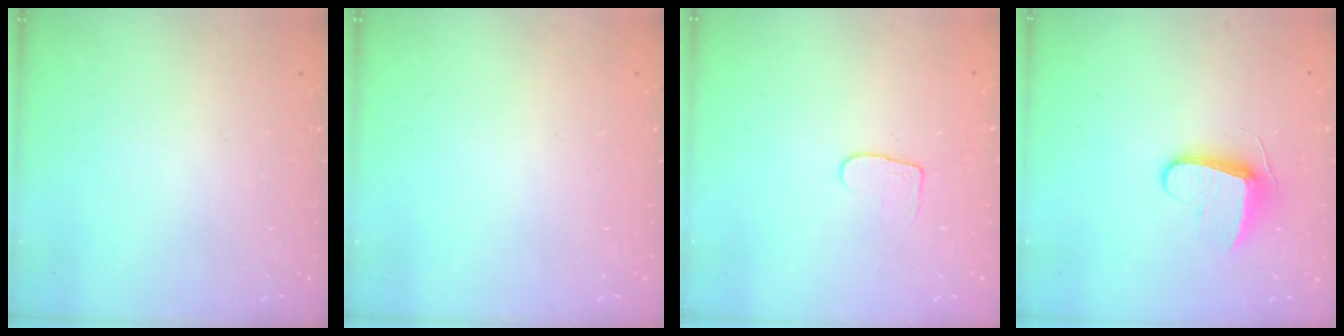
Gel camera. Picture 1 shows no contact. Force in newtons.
{"total": 0.0}
{"total": 4.3, "press": 4.3, "slide": 0.5}
{"total": 8.7, "press": 8.7, "slide": 0.5}